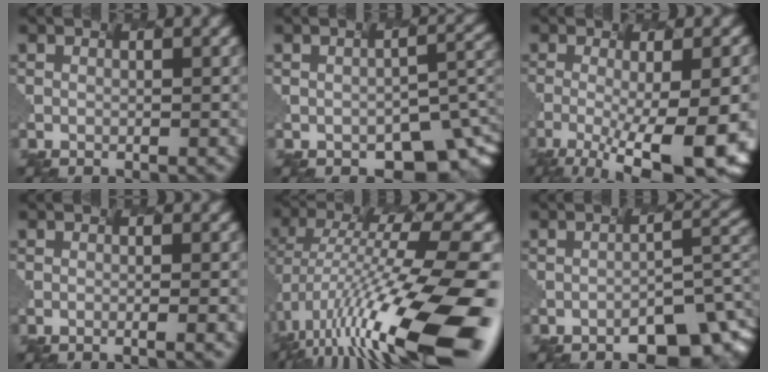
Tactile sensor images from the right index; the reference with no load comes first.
{"total": 5.5, "force": [-3.3, 2.8, 3.5], "torque": [-0.052, -0.021, -0.012]}
{"total": 12.2, "force": [-4.5, 3.5, 10.8], "torque": [-0.162, -0.022, -0.037]}
{"total": 1.9, "force": [-0.5, 0.6, 1.7], "torque": [-0.005, 0.008, -0.014]}
{"total": 14.0, "force": [-5.3, 3.0, 12.6], "torque": [-0.237, 0.012, -0.065]}
{"total": 5.4, "force": [-3.7, 1.4, 3.7], "torque": [-0.061, 0.002, -0.030]}